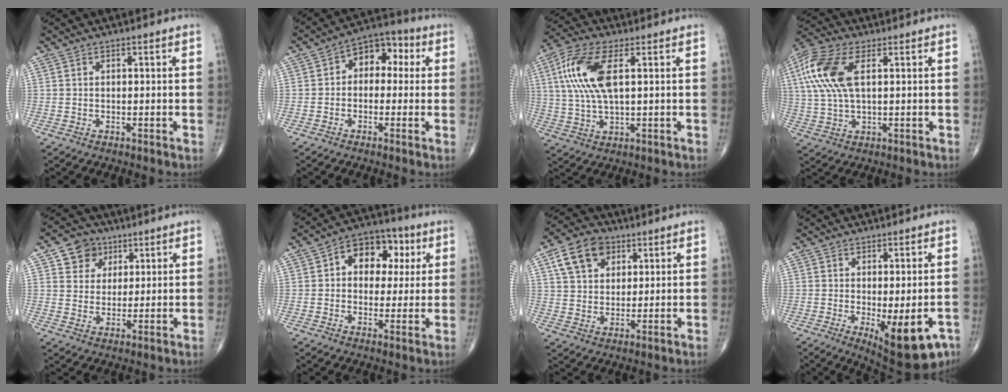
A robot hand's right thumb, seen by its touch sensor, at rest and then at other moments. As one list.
[{"total": 8.7, "force": [1.3, 6.0, 6.2], "torque": [-0.046, 0.033, 0.004]}, {"total": 12.5, "force": [3.1, 5.0, 11.0], "torque": [-0.248, 0.006, 0.062]}, {"total": 13.7, "force": [3.7, 6.5, 11.5], "torque": [-0.271, 0.013, 0.071]}, {"total": 7.1, "force": [3.5, 5.9, 2.0], "torque": [-0.002, -0.010, 0.056]}, {"total": 12.2, "force": [3.2, 8.7, 8.0], "torque": [-0.064, 0.016, 0.040]}, {"total": 10.5, "force": [4.7, 7.5, 5.8], "torque": [-0.079, -0.006, 0.079]}, {"total": 12.2, "force": [-4.9, 4.6, 10.2], "torque": [-0.120, -0.010, -0.058]}]